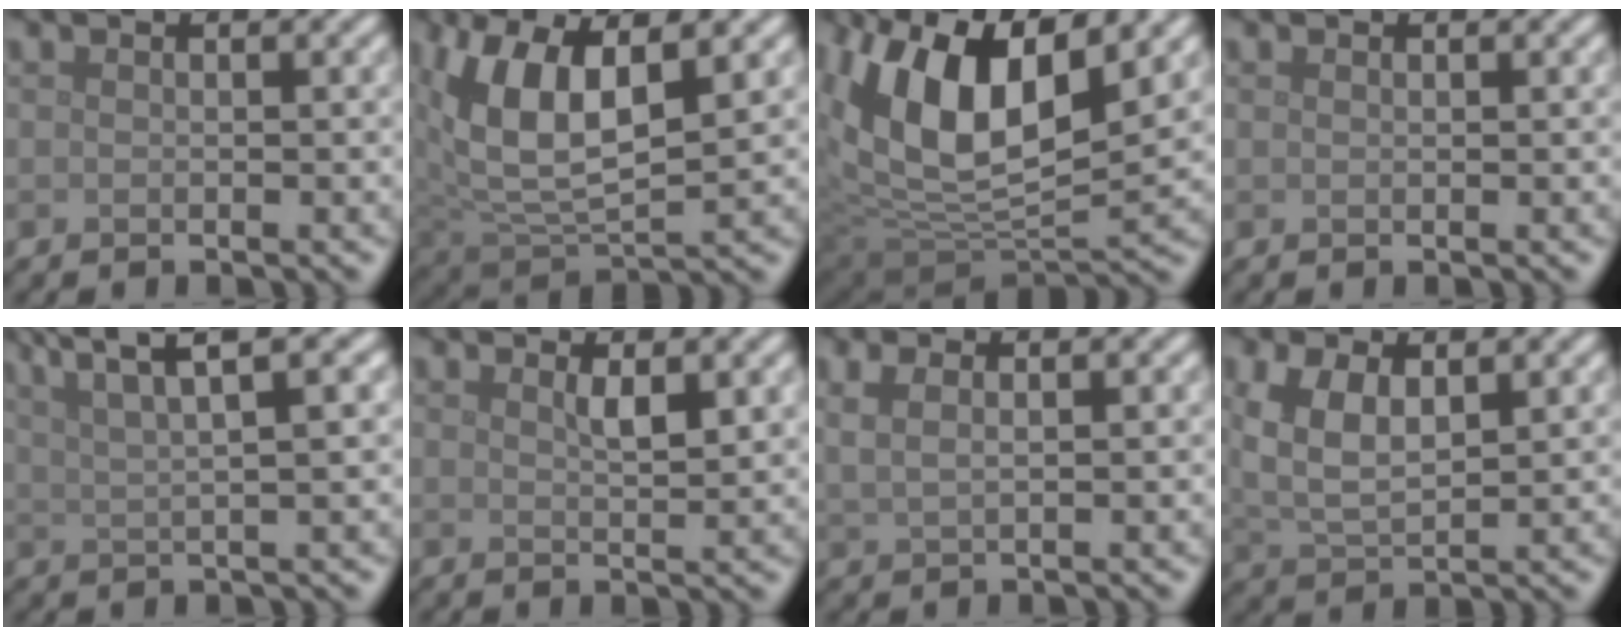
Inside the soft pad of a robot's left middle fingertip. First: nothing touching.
{"total": 8.3, "force": [2.5, 4.1, 6.8], "torque": [-0.150, -0.005, 0.043]}
{"total": 13.4, "force": [5.1, 6.3, 10.6], "torque": [-0.205, 0.006, 0.090]}
{"total": 0.0}
{"total": 6.8, "force": [4.1, 1.4, 5.2], "torque": [-0.078, 0.019, 0.058]}
{"total": 1.8, "force": [1.0, 0.4, 1.4], "torque": [-0.026, -0.003, 0.018]}
{"total": 2.7, "force": [1.3, 1.1, 2.1], "torque": [-0.033, 0.002, 0.014]}
{"total": 4.9, "force": [1.8, 2.4, 3.9], "torque": [-0.093, -0.002, 0.039]}